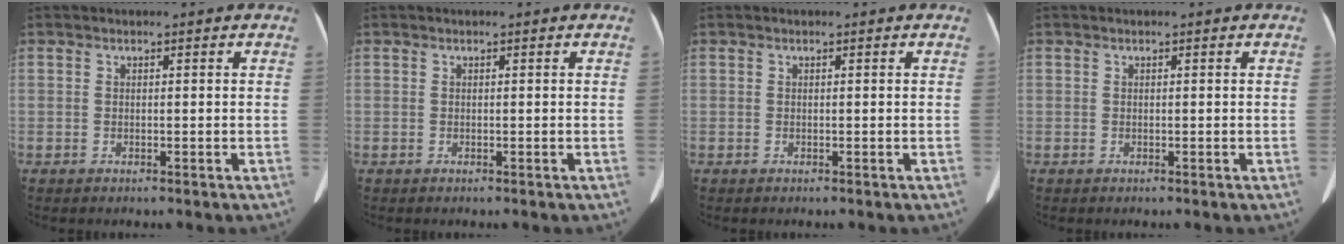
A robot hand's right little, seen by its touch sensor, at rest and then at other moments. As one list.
[{"total": 0.0}, {"total": 0.0}, {"total": 0.0}]